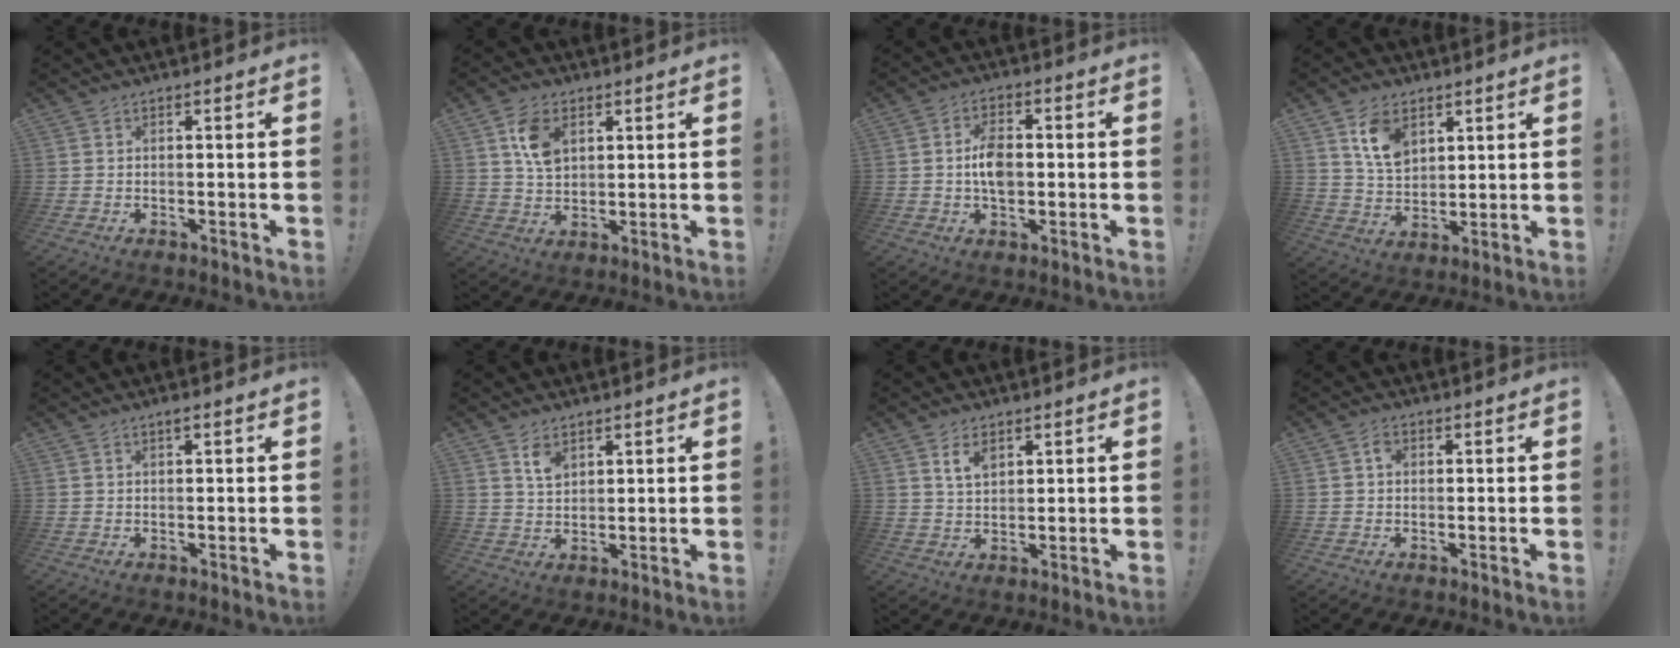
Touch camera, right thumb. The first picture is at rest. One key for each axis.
{"total": 8.6, "fx": 3.3, "fy": 5.9, "fz": 5.3, "tx": -0.084, "ty": -0.001, "tz": 0.065}
{"total": 7.9, "fx": -0.7, "fy": 5.0, "fz": 6.1, "tx": -0.102, "ty": 0.010, "tz": -0.015}
{"total": 10.7, "fx": 5.5, "fy": 7.2, "fz": 5.6, "tx": -0.093, "ty": -0.017, "tz": 0.107}
{"total": 0.8, "fx": 0.4, "fy": -0.2, "fz": 0.7, "tx": -0.013, "ty": -0.001, "tz": 0.007}
{"total": 4.9, "fx": 3.1, "fy": 3.0, "fz": 2.3, "tx": -0.027, "ty": -0.018, "tz": 0.053}
{"total": 5.1, "fx": 3.0, "fy": 2.9, "fz": 2.7, "tx": -0.039, "ty": -0.009, "tz": 0.054}
{"total": 2.1, "fx": 0.2, "fy": 1.7, "fz": 1.2, "tx": -0.012, "ty": 0.002, "tz": -0.001}